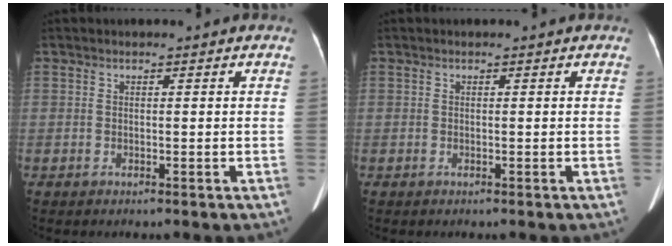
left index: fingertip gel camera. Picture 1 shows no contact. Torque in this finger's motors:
{"motor_torque": [-0.01, 0.01, 0.00, 0.01]}